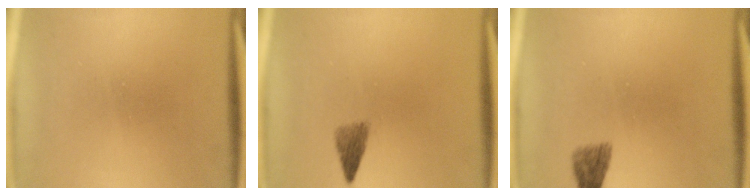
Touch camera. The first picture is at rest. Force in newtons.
{"total": 2.2}
{"total": 1.8}